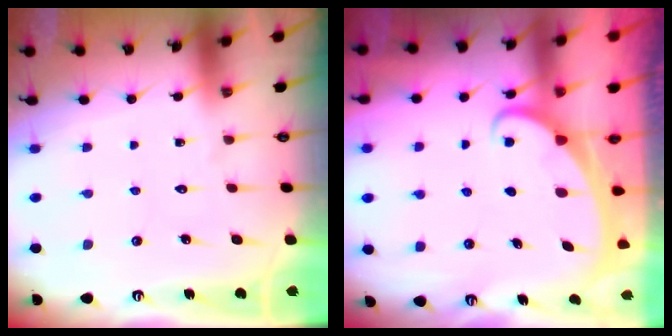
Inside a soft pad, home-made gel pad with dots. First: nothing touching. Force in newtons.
{"total": 1.9, "press": 1.9, "slide": 0.1}